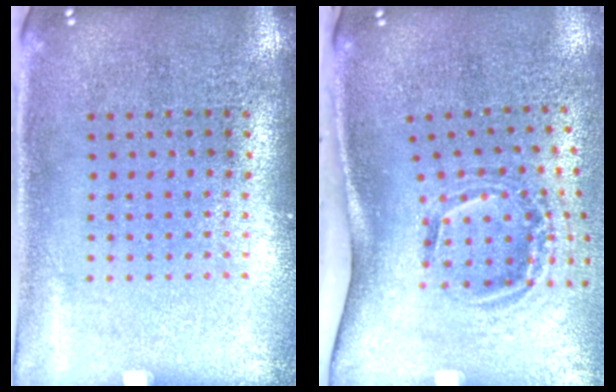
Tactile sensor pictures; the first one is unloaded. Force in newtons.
{"total": 2.1, "press": 1.2, "slide": 1.6}